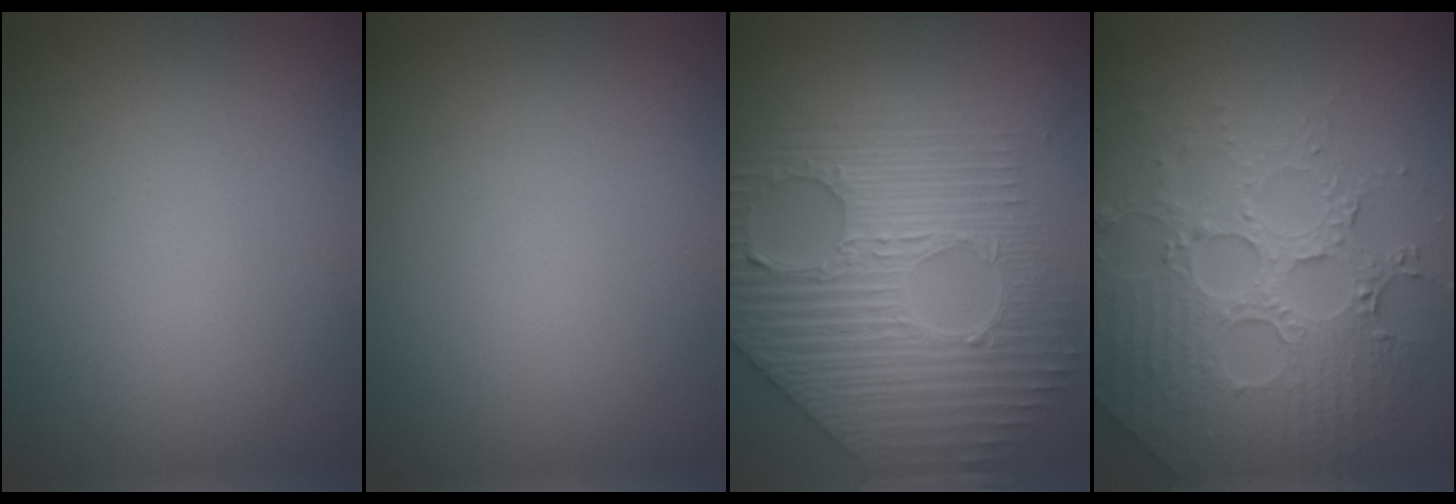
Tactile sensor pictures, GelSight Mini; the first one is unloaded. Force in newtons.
{"total": 0.0}
{"total": 7.7, "press": 6.4, "slide": 4.3}
{"total": 7.4, "press": 5.5, "slide": 4.9}